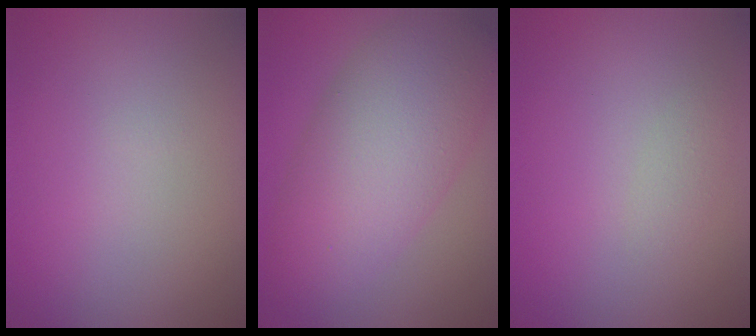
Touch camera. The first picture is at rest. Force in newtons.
{"total": 8.6, "press": 8.6, "slide": 0.1}
{"total": 1.0, "press": 1.0, "slide": 0.0}